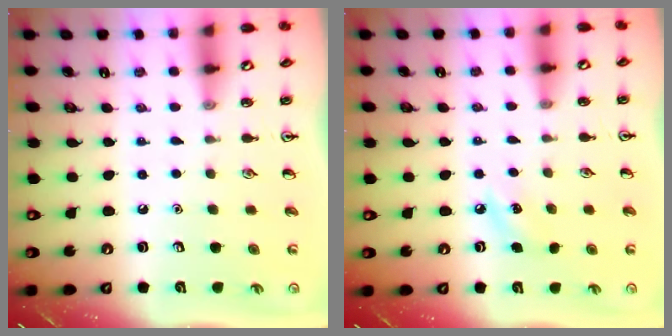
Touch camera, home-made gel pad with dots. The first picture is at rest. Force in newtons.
{"total": 5.4, "press": 5.1, "slide": 1.7}